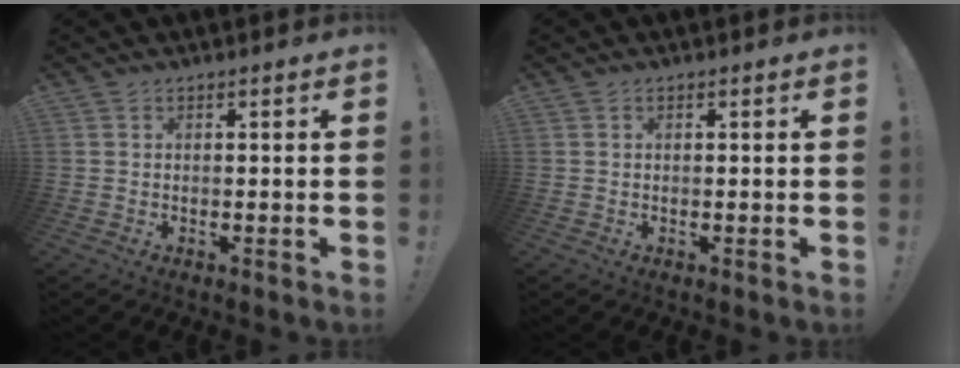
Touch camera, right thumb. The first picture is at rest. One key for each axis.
{"total": 0.0}